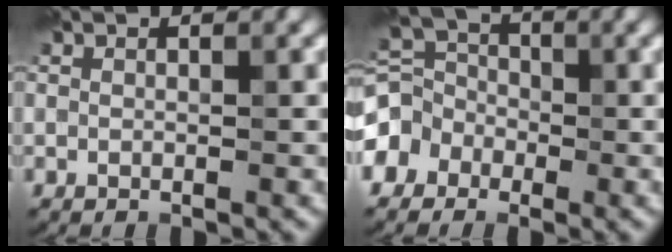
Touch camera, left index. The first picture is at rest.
{"total": 5.9, "force": [-2.4, 5.0, 2.0], "torque": [-0.028, 0.014, -0.066]}